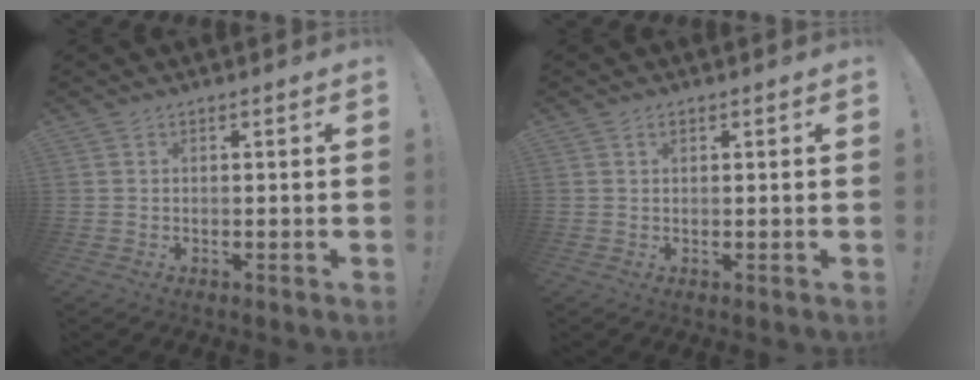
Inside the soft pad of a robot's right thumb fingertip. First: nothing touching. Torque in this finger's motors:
{"motor_torque": [-0.03, 0.19, -0.05, 0.00, 0.00]}